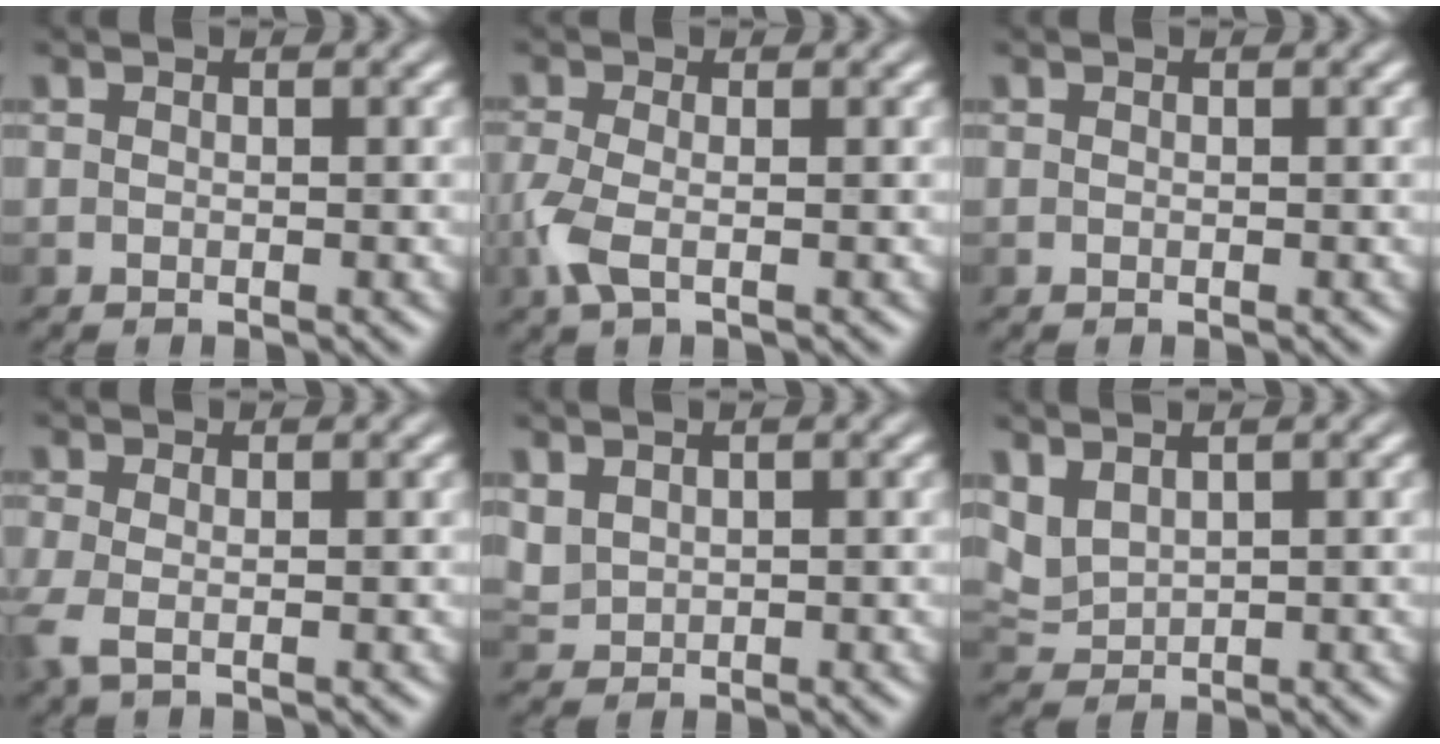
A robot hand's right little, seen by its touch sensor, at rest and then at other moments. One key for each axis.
{"total": 2.6, "fx": -0.8, "fy": 1.2, "fz": 2.2, "tx": -0.068, "ty": 0.000, "tz": -0.018}
{"total": 0.0}
{"total": 2.3, "fx": -0.5, "fy": 1.4, "fz": 1.8, "tx": -0.057, "ty": 0.001, "tz": -0.013}
{"total": 1.6, "fx": 0.9, "fy": 1.2, "fz": 0.6, "tx": -0.019, "ty": -0.006, "tz": 0.028}
{"total": 2.1, "fx": 1.4, "fy": 1.2, "fz": 1.0, "tx": -0.033, "ty": 0.000, "tz": 0.037}